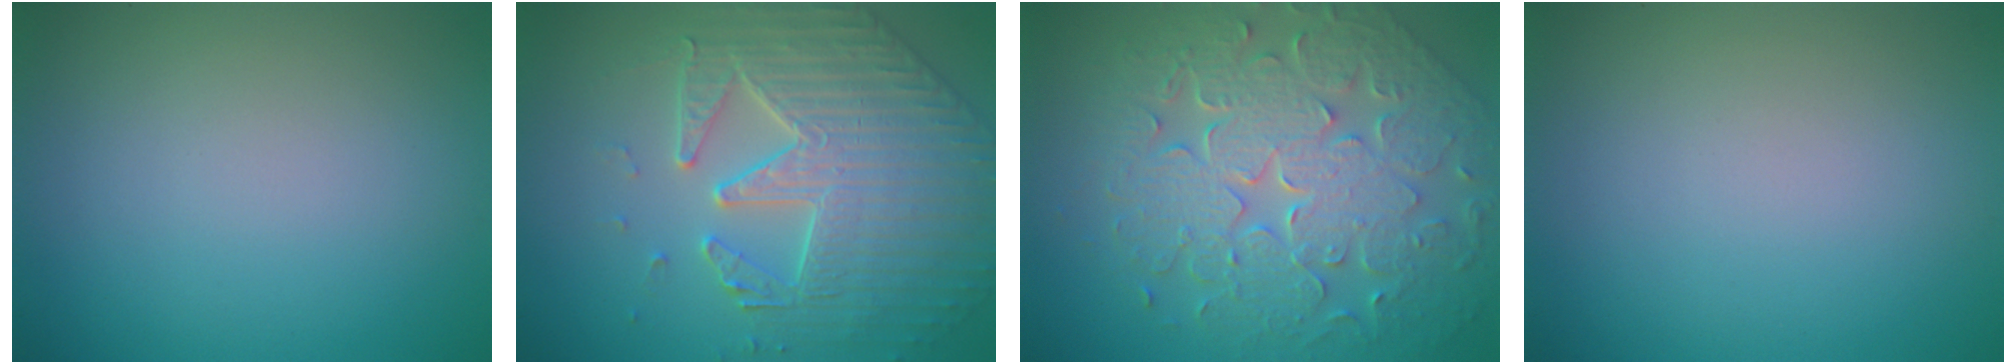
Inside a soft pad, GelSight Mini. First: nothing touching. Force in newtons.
{"total": 5.2, "press": 4.9, "slide": 1.5}
{"total": 9.6, "press": 6.9, "slide": 6.6}
{"total": 0.0}